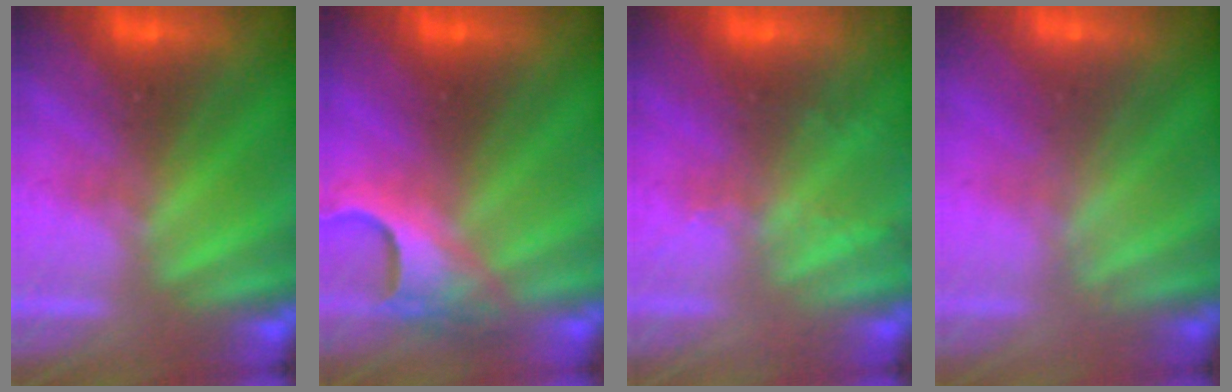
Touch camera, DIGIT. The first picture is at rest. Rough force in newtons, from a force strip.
{"total": 4.6}
{"total": 2.1}
{"total": 1.8}